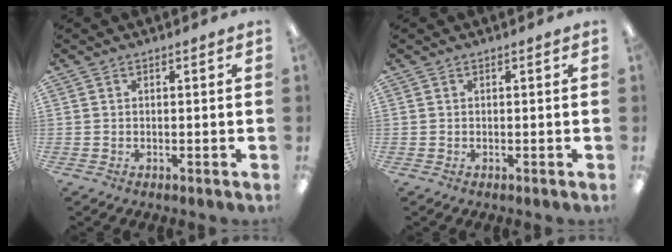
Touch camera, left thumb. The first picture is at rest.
{"total": 0.0}